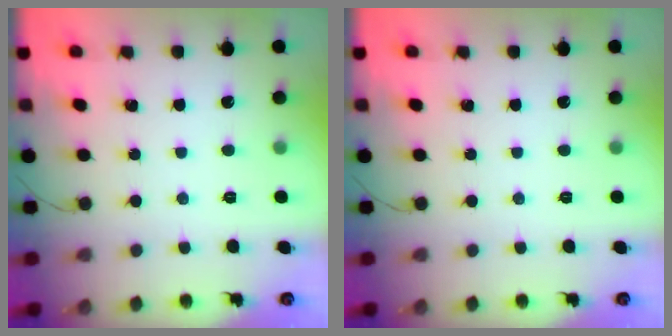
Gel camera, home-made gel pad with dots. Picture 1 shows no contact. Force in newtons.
{"total": 0.0}